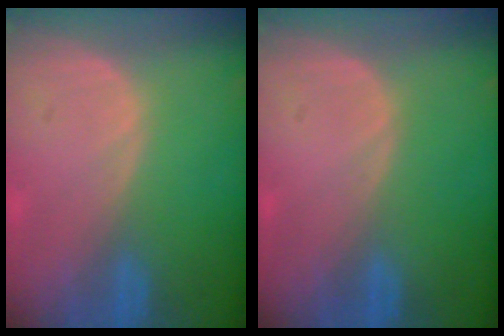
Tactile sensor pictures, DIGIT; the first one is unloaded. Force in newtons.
{"total": 0.0}